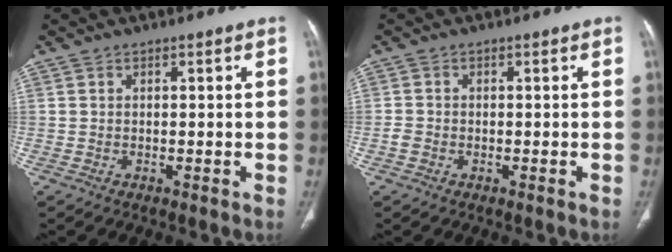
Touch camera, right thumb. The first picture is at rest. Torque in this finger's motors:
{"motor_torque": [-0.71, 0.21, -0.27, -0.17, 0.01]}